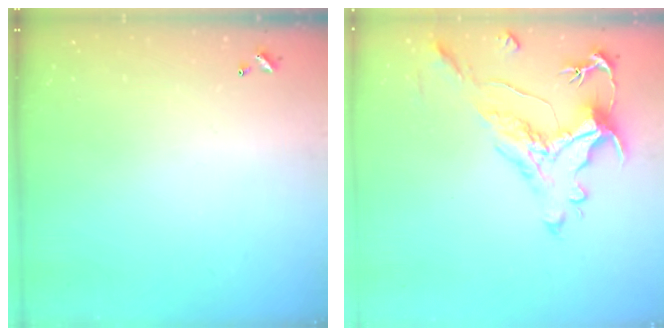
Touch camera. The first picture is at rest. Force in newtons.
{"total": 1.2, "press": 0.2, "slide": 1.2}